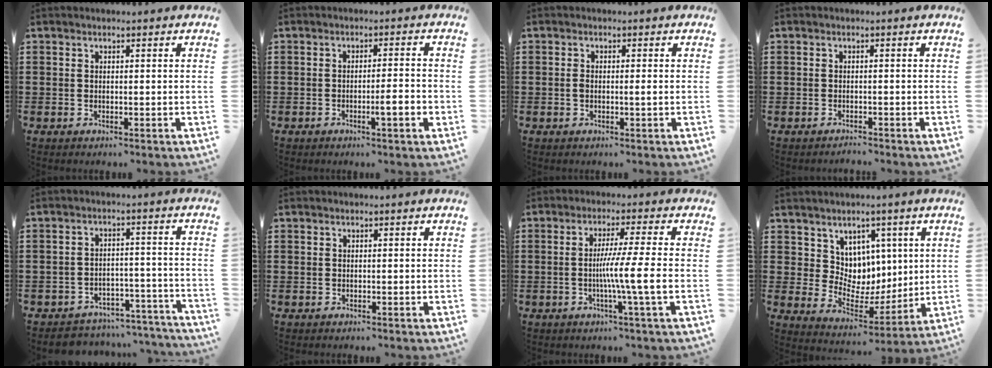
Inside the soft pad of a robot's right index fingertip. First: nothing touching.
{"total": 3.7, "force": [-1.4, 0.2, 3.4], "torque": [-0.056, -0.005, -0.025]}
{"total": 1.3, "force": [-0.2, 0.2, 1.3], "torque": [-0.026, -0.001, -0.005]}
{"total": 1.1, "force": [-1.1, 0.2, -0.2], "torque": [0.000, 0.005, -0.025]}
{"total": 4.0, "force": [-3.9, 0.8, 0.5], "torque": [-0.014, 0.002, -0.081]}
{"total": 0.0}
{"total": 7.9, "force": [-1.3, -0.7, 7.7], "torque": [-0.133, -0.012, -0.026]}
{"total": 7.3, "force": [4.3, 5.9, 0.5], "torque": [-0.052, -0.034, 0.083]}